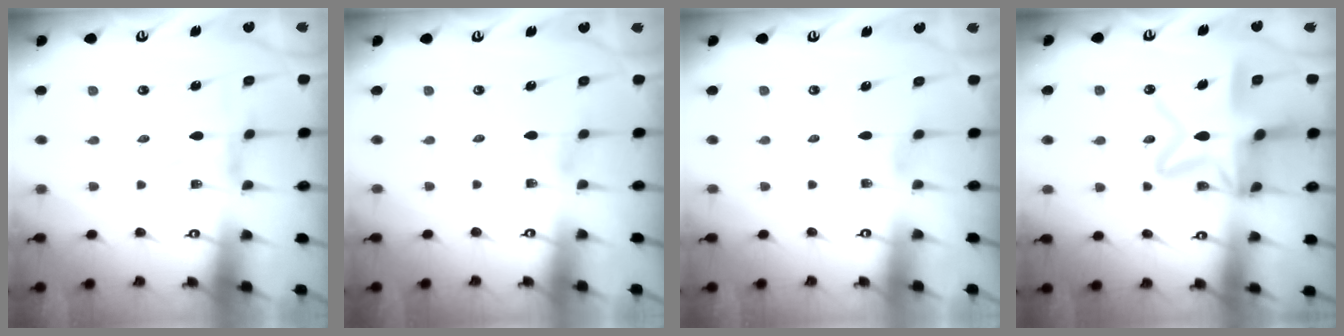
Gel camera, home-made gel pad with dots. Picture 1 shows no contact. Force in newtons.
{"total": 1.3, "press": 1.3, "slide": 0.1}
{"total": 0.0}
{"total": 17.7, "press": 17.6, "slide": 1.6}